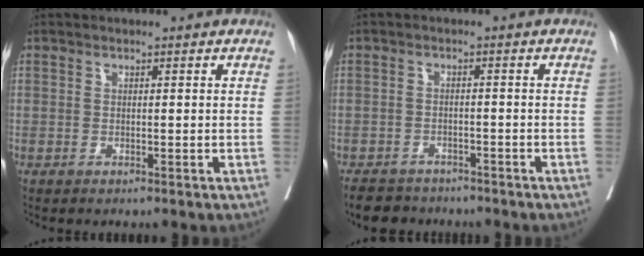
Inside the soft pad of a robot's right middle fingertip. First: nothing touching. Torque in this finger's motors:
{"motor_torque": [0.52, -0.54, 0.00, 0.01]}